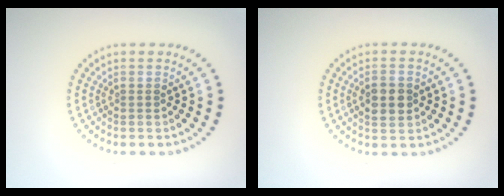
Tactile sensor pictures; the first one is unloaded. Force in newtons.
{"total": 2.9, "press": 2.9, "slide": 0.1}